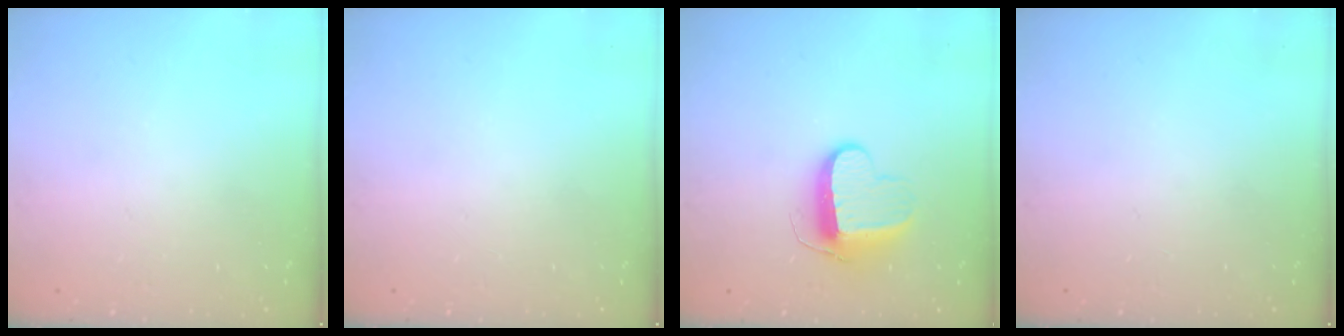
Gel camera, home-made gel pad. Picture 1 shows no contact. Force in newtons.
{"total": 0.0}
{"total": 10.0, "press": 10.0, "slide": 0.5}
{"total": 0.0}